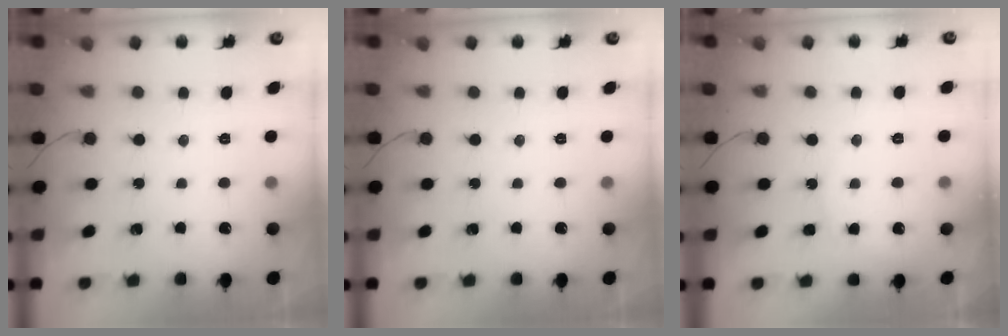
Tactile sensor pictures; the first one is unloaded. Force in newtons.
{"total": 0.0}
{"total": 3.9, "press": 3.9, "slide": 0.5}